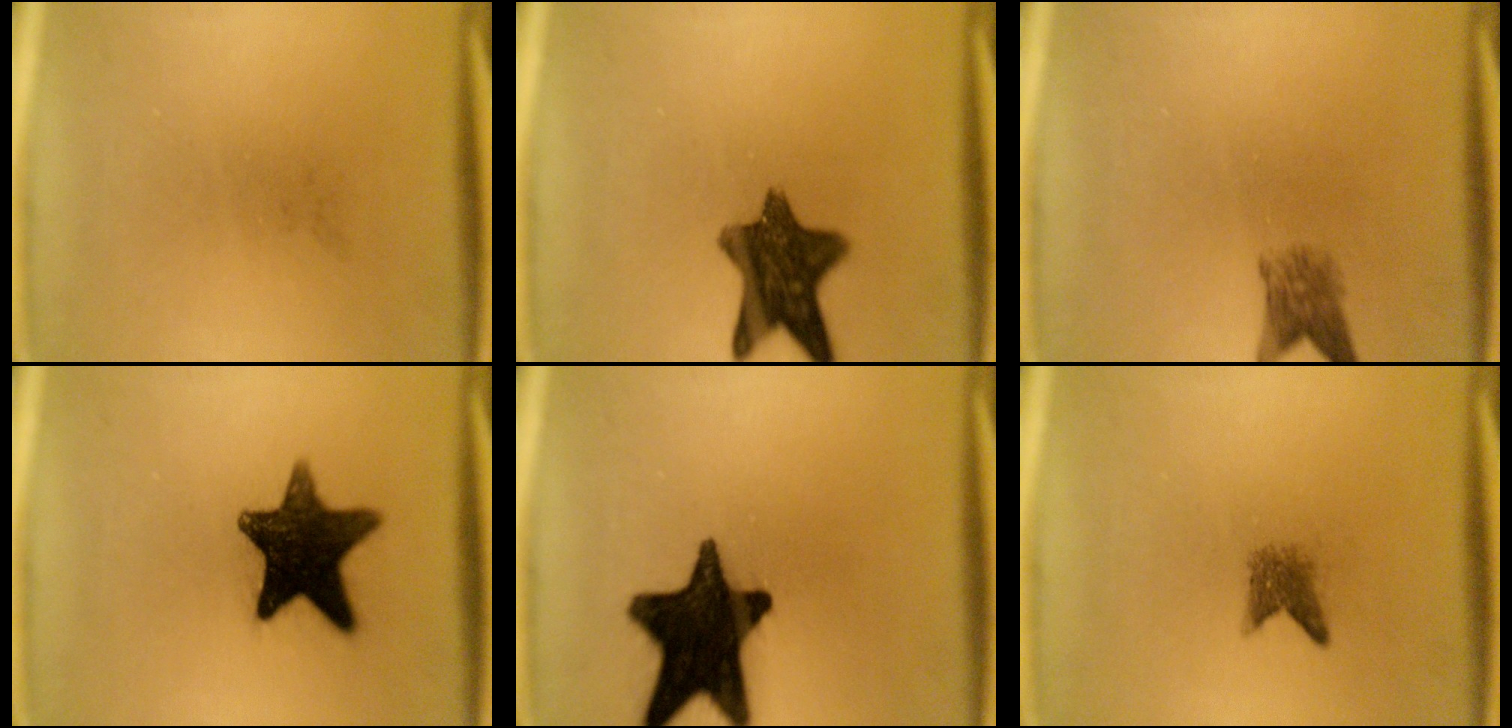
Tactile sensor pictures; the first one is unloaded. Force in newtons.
{"total": 11.2}
{"total": 3.3}
{"total": 14.1}
{"total": 17.7}
{"total": 2.3}